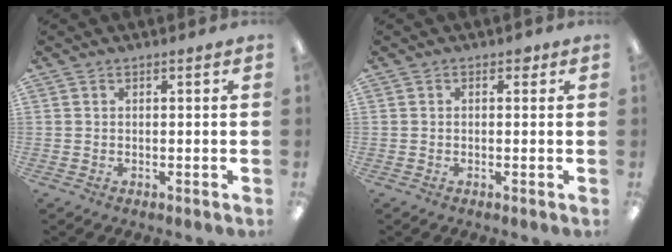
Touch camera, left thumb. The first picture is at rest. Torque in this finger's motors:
{"motor_torque": [0.00, 0.11, 0.58, -0.08, 0.00]}